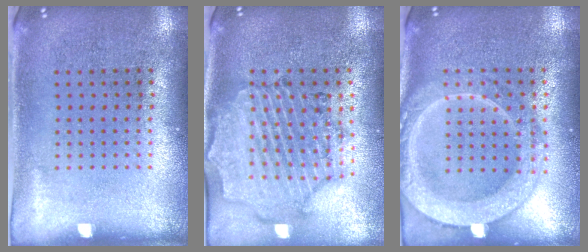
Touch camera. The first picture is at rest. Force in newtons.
{"total": 1.5, "press": 1.5, "slide": 0.3}
{"total": 2.7, "press": 2.7, "slide": 0.3}